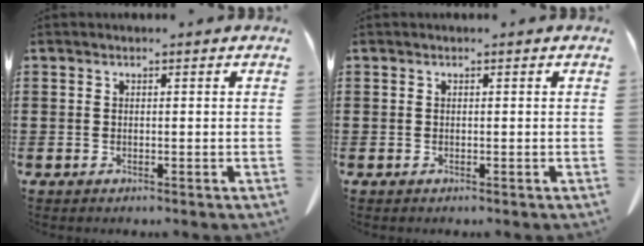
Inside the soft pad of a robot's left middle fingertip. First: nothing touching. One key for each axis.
{"total": 0.0}